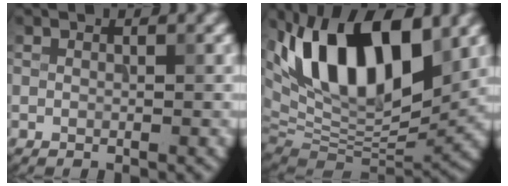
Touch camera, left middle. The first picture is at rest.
{"total": 15.4, "force": [5.7, 7.4, 12.2], "torque": [-0.209, 0.022, 0.093]}